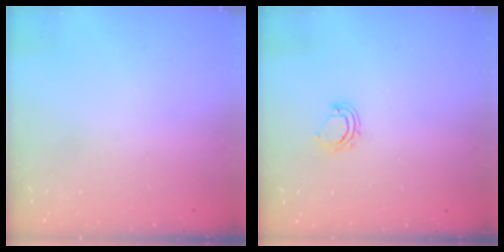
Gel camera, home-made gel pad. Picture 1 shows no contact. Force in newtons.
{"total": 5.4, "press": 5.4, "slide": 0.4}